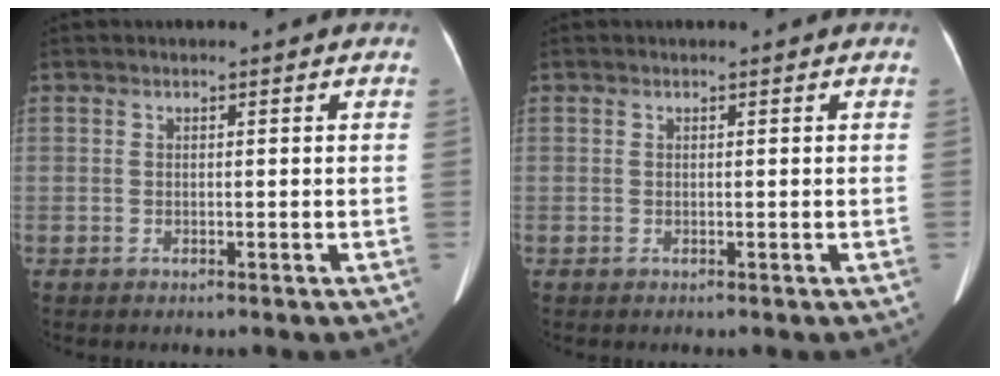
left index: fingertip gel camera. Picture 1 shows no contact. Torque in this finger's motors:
{"motor_torque": [0.00, 0.00, 0.00, 0.00]}